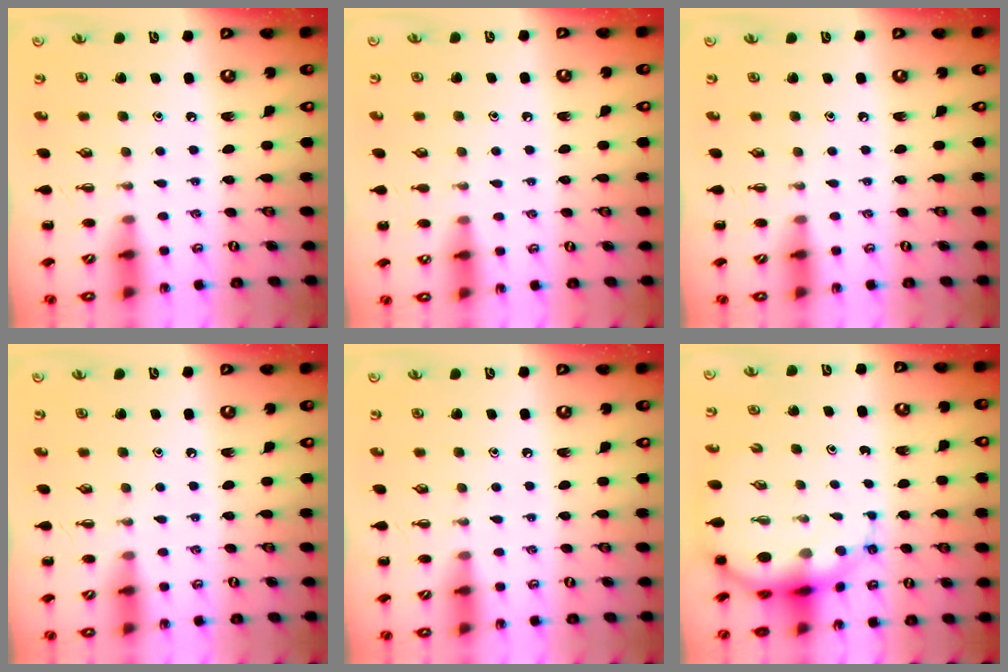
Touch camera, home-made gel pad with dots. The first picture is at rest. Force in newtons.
{"total": 3.1, "press": 3.0, "slide": 1.0}
{"total": 0.0}
{"total": 0.0}
{"total": 0.0}
{"total": 8.9, "press": 8.5, "slide": 2.5}